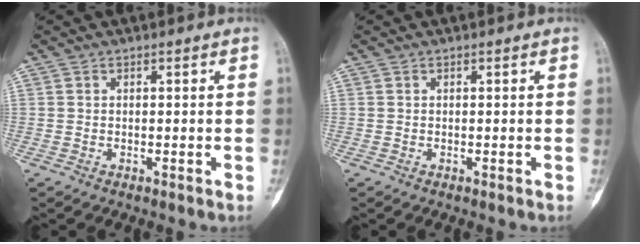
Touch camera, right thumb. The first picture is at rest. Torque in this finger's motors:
{"motor_torque": [-0.07, 0.06, 0.10, -0.10, 0.01]}